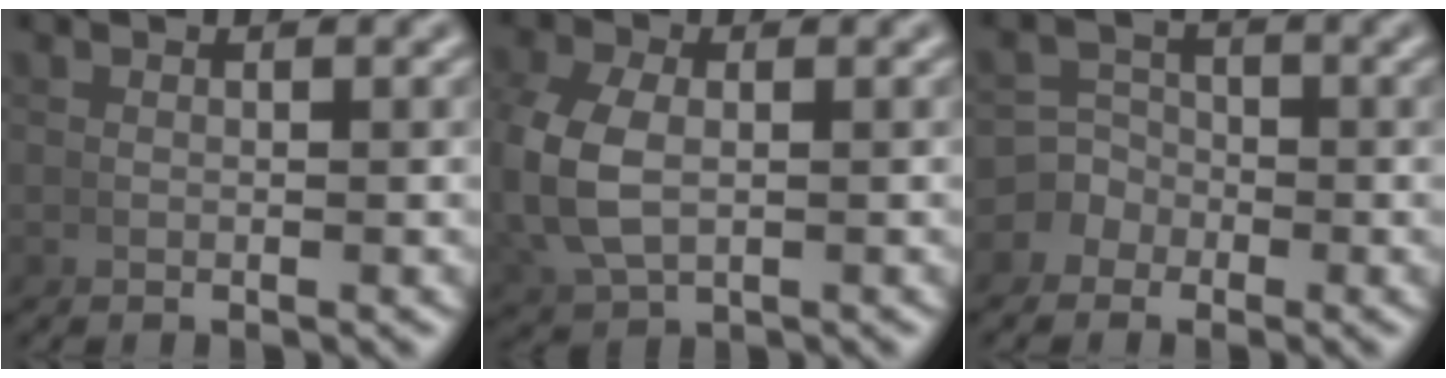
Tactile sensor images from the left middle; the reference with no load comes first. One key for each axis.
{"total": 4.9, "fx": 0.0, "fy": 3.4, "fz": 3.4, "tx": -0.117, "ty": -0.014, "tz": 0.018}
{"total": 5.2, "fx": -1.7, "fy": 4.7, "fz": 1.3, "tx": -0.024, "ty": -0.011, "tz": -0.034}